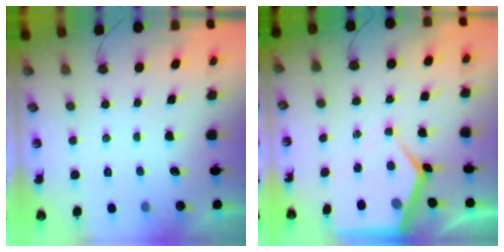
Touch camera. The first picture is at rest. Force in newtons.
{"total": 9.8, "press": 9.8, "slide": 0.8}